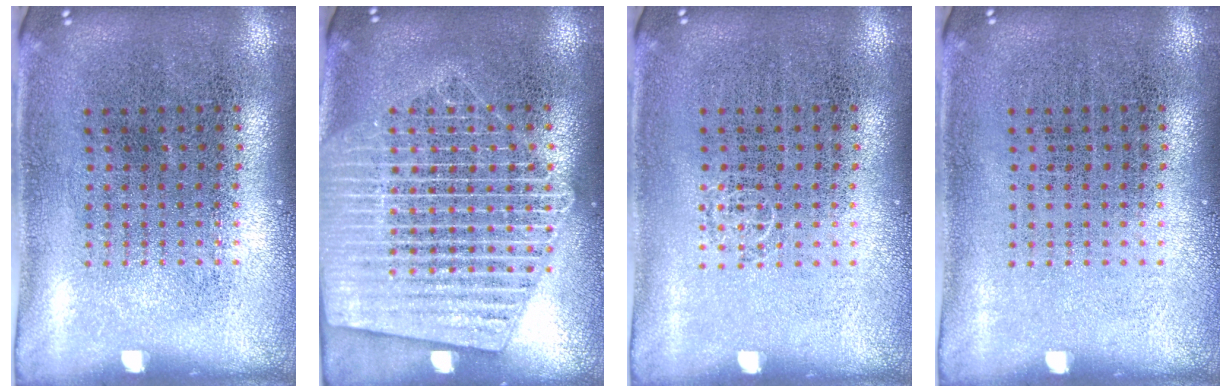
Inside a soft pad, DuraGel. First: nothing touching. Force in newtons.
{"total": 2.8, "press": 2.8, "slide": 0.3}
{"total": 0.6, "press": 0.6, "slide": 0.1}
{"total": 0.0}